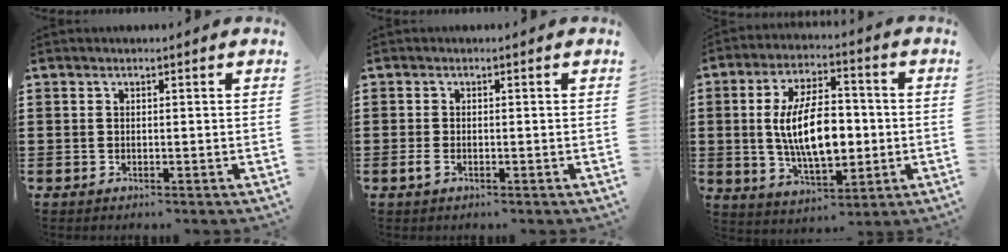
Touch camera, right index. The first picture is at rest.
{"total": 1.1, "force": [-0.5, 0.4, 0.9], "torque": [-0.025, -0.006, -0.011]}
{"total": 11.9, "force": [-0.3, 5.8, 10.3], "torque": [-0.190, -0.004, -0.012]}